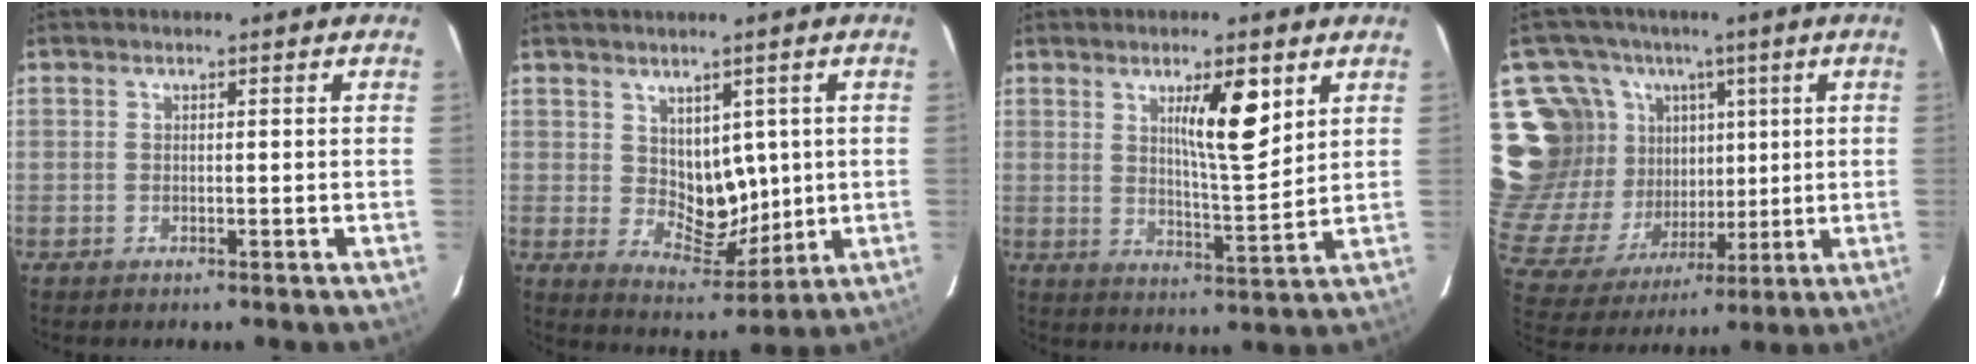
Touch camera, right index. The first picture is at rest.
{"total": 7.0, "force": [1.4, 4.7, 5.1], "torque": [-0.075, -0.004, 0.043]}
{"total": 8.5, "force": [3.9, 1.3, 7.5], "torque": [-0.121, -0.008, 0.064]}
{"total": 26.9, "force": [8.0, 21.2, 14.5], "torque": [-0.351, 0.080, 0.173]}